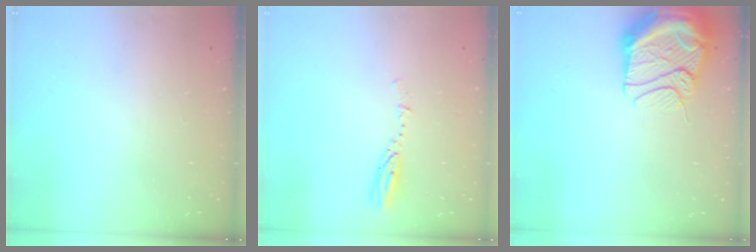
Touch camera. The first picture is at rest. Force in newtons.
{"total": 3.4, "press": 3.4, "slide": 0.2}
{"total": 17.9, "press": 16.5, "slide": 6.9}